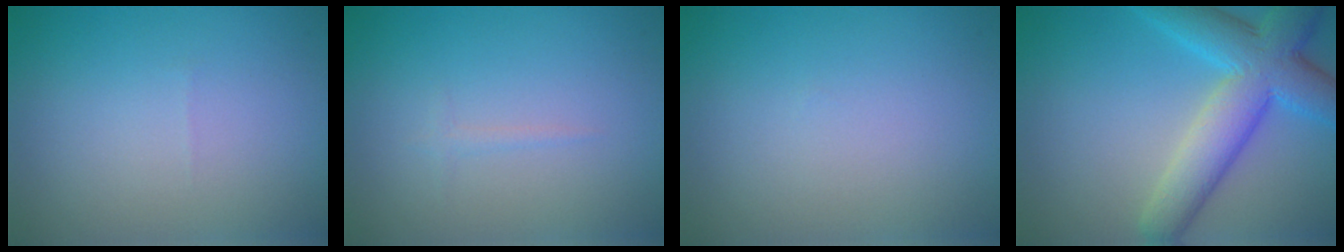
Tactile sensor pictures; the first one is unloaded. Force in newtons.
{"total": 0.6, "press": 0.6, "slide": 0.0}
{"total": 0.0}
{"total": 7.9, "press": 7.9, "slide": 0.0}